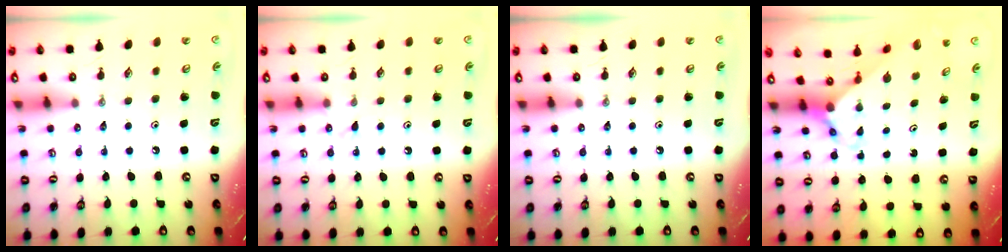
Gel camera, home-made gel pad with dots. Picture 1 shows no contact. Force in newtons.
{"total": 6.3, "press": 6.3, "slide": 0.7}
{"total": 0.0}
{"total": 3.6, "press": 3.6, "slide": 0.2}